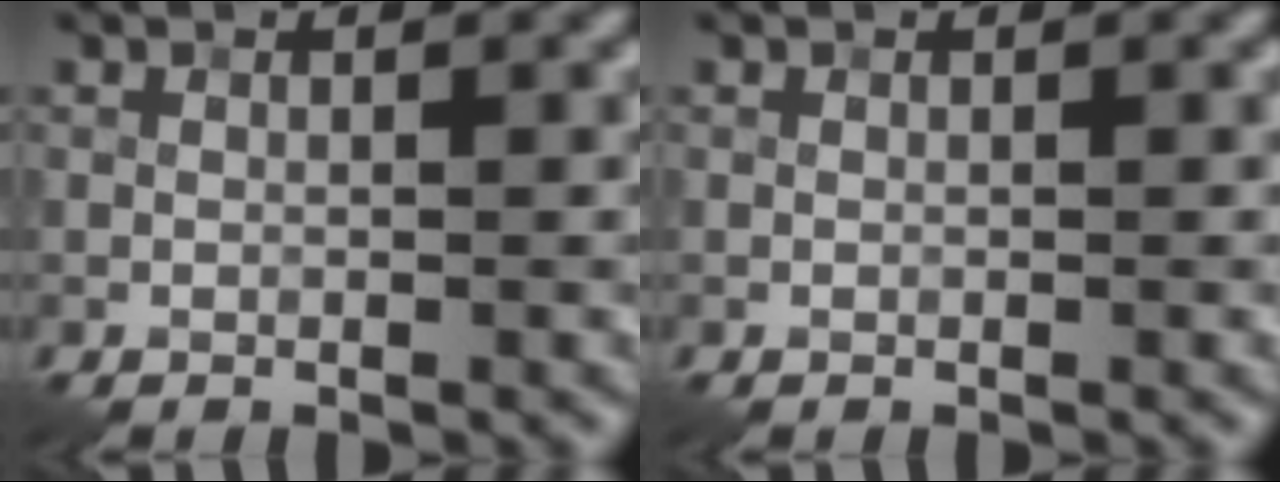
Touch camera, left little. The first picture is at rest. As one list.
[{"total": 0.0}]